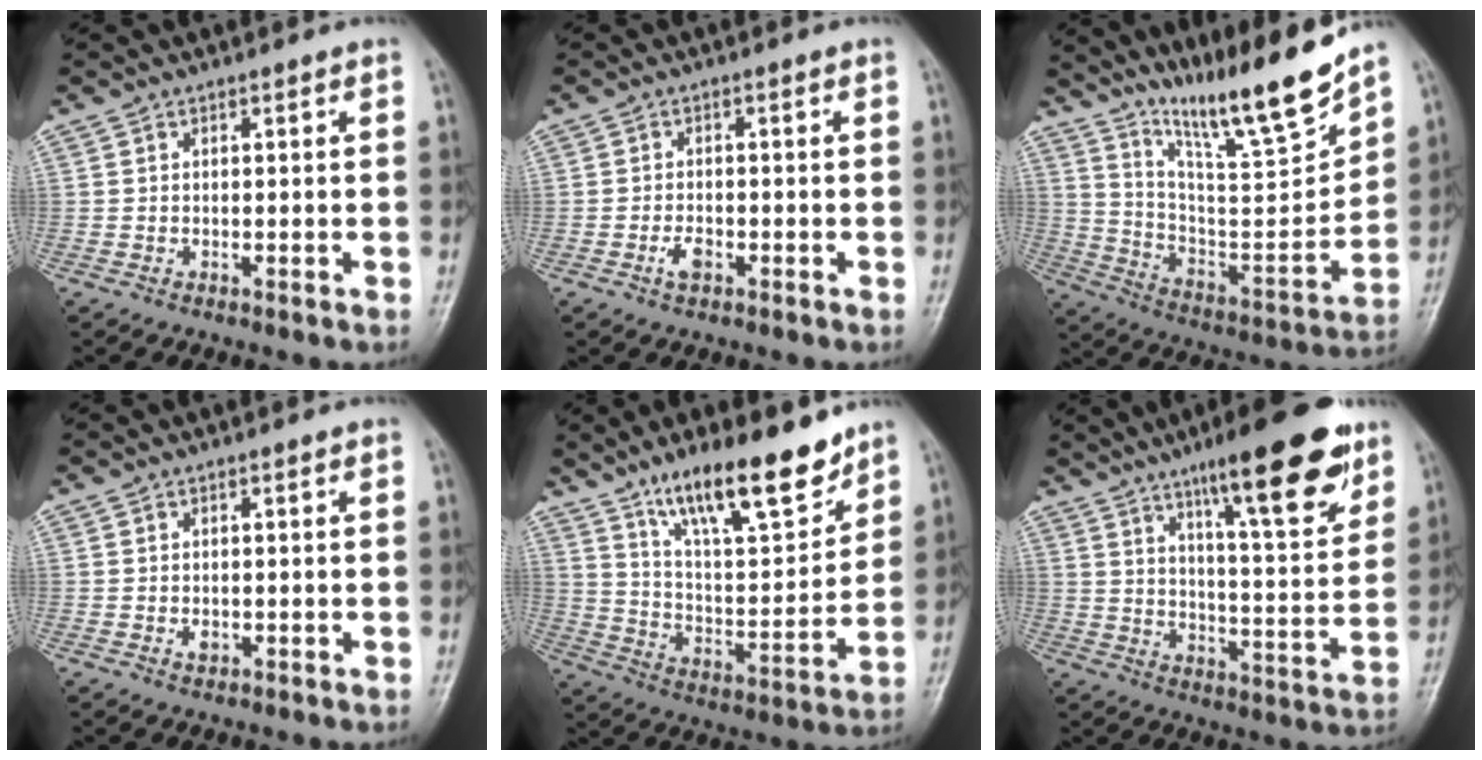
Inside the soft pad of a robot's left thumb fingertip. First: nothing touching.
{"total": 2.6, "force": [-1.3, 1.5, 1.8], "torque": [-0.032, 0.005, -0.024]}
{"total": 19.2, "force": [15.4, 1.9, 11.4], "torque": [-0.153, -0.098, 0.273]}
{"total": 1.5, "force": [-0.3, 1.1, 1.0], "torque": [-0.007, 0.000, -0.004]}
{"total": 19.1, "force": [13.3, 5.6, 12.5], "torque": [-0.164, -0.078, 0.232]}
{"total": 20.1, "force": [12.3, 4.6, 15.2], "torque": [-0.189, -0.054, 0.190]}